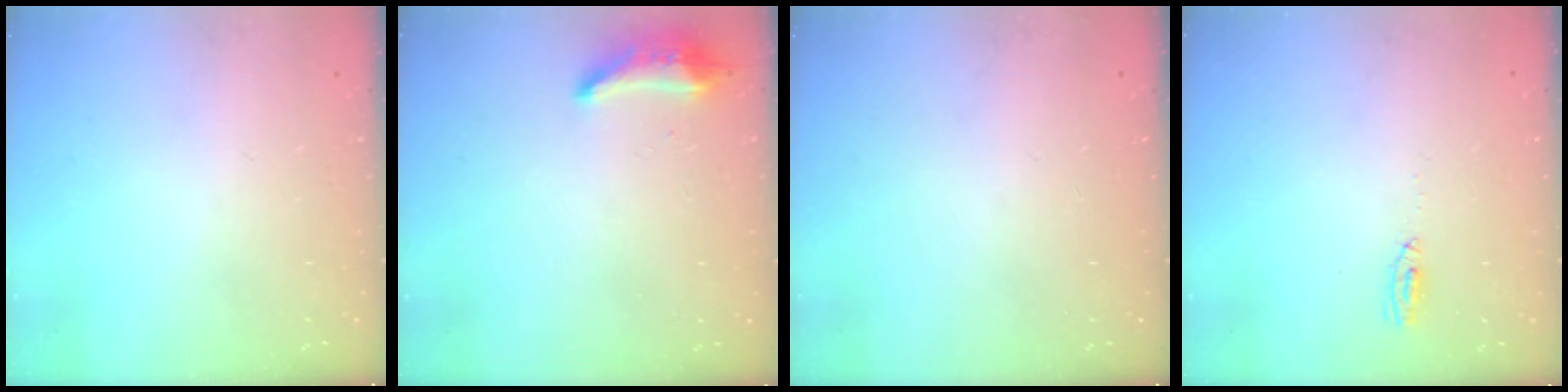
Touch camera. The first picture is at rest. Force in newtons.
{"total": 10.1, "press": 9.0, "slide": 4.6}
{"total": 13.0, "press": 3.6, "slide": 12.5}
{"total": 3.4, "press": 3.0, "slide": 1.7}